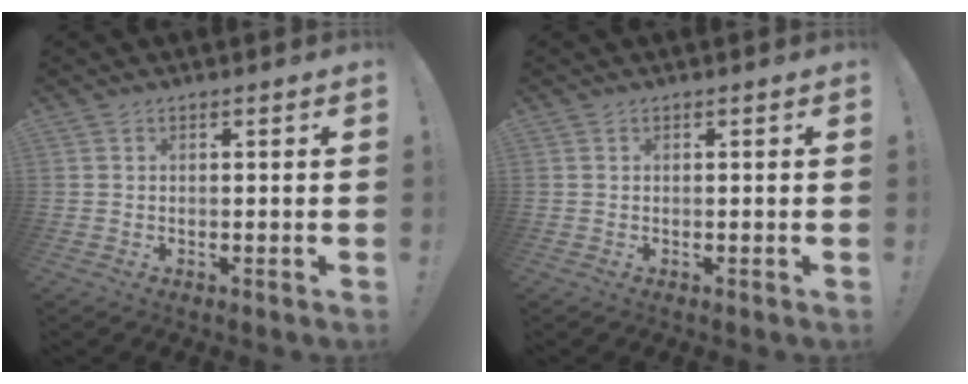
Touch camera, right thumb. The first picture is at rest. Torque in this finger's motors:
{"motor_torque": [0.00, 0.00, 0.00, 0.00, 0.00]}